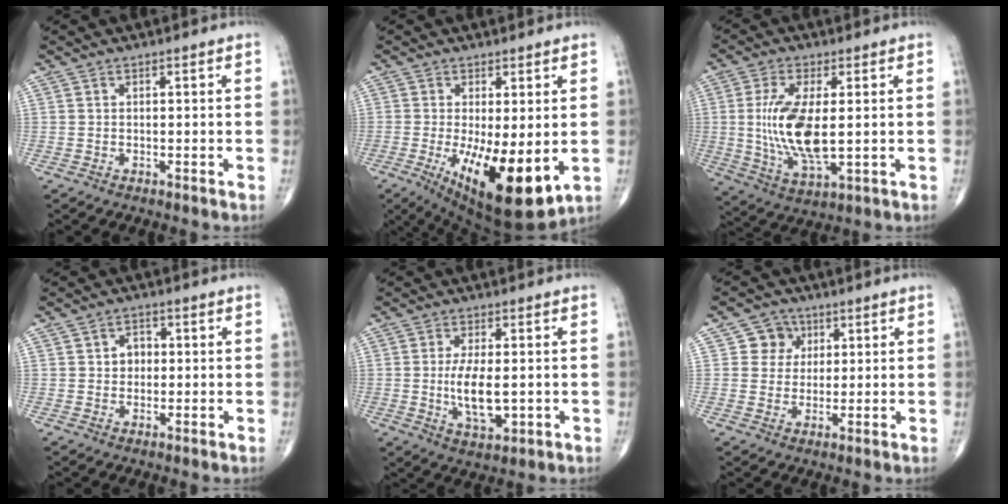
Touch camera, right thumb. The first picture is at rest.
{"total": 15.1, "force": [-3.2, 5.2, 13.8], "torque": [-0.217, -0.033, -0.031]}
{"total": 13.0, "force": [0.5, 5.0, 11.9], "torque": [-0.249, -0.019, 0.017]}
{"total": 3.3, "force": [0.3, 2.8, 1.8], "torque": [-0.009, 0.006, 0.001]}
{"total": 8.4, "force": [-0.6, 3.6, 7.5], "torque": [-0.133, -0.015, -0.006]}
{"total": 5.3, "force": [1.7, 4.9, 1.0], "torque": [0.016, 0.001, 0.023]}